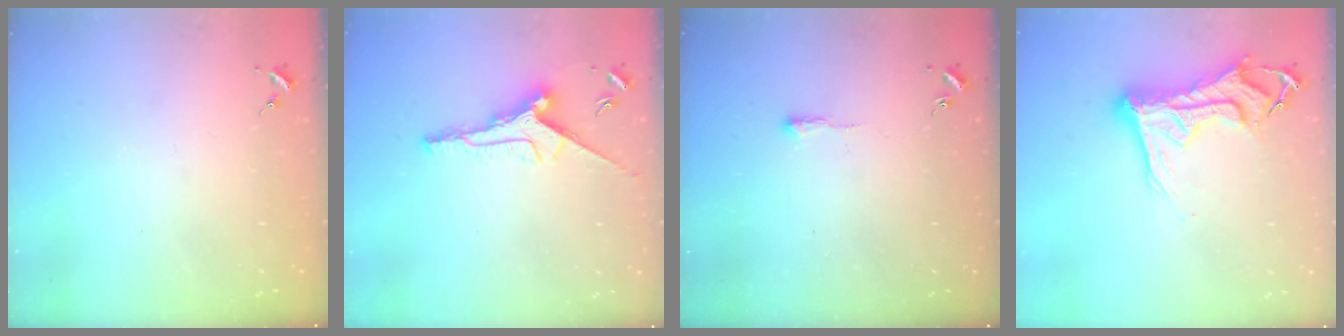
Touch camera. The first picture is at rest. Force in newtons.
{"total": 11.3, "press": 11.3, "slide": 0.1}
{"total": 2.4, "press": 2.4, "slide": 0.4}
{"total": 16.2, "press": 16.1, "slide": 1.7}